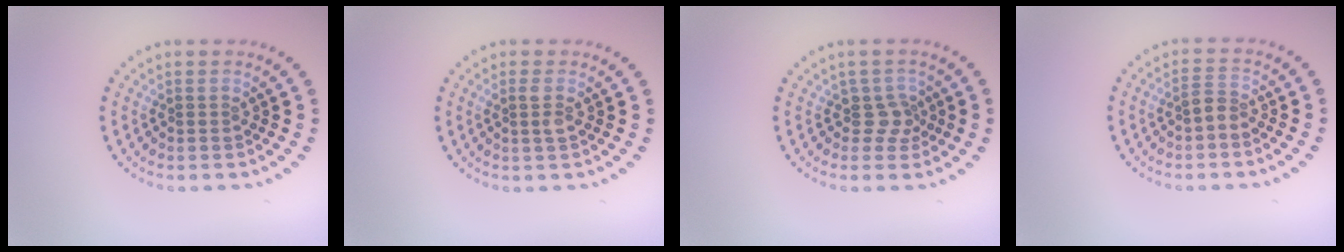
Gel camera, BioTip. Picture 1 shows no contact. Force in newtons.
{"total": 1.1, "press": 1.1, "slide": 0.3}
{"total": 1.9, "press": 1.4, "slide": 1.2}
{"total": 1.5, "press": 1.2, "slide": 0.9}